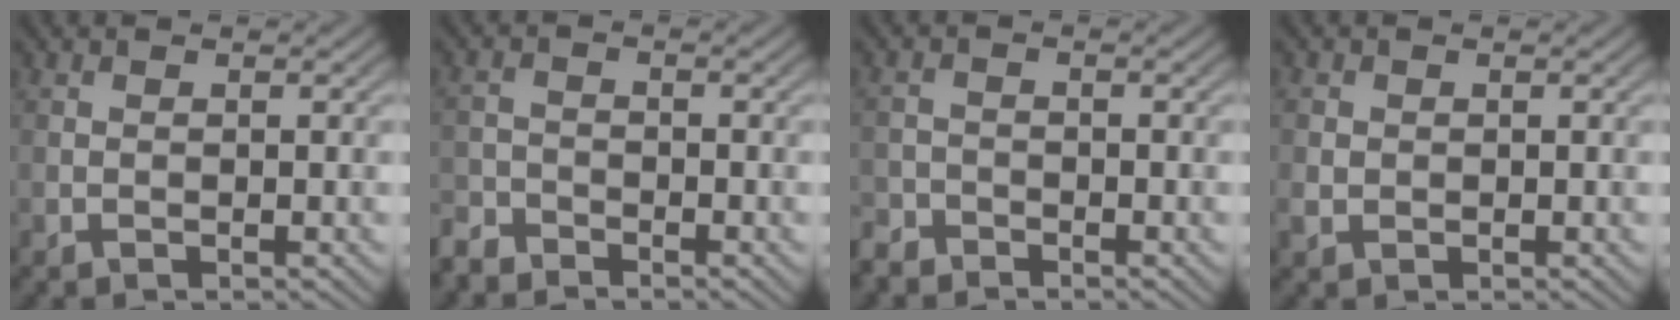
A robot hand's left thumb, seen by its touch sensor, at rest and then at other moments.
{"total": 2.9, "force": [-2.7, 0.9, 0.5], "torque": [-0.012, -0.005, -0.067]}
{"total": 2.4, "force": [-2.2, 1.0, 0.3], "torque": [-0.007, -0.002, -0.054]}
{"total": 1.7, "force": [-0.1, 1.5, 0.6], "torque": [-0.018, -0.003, -0.004]}